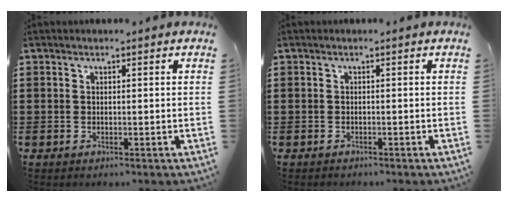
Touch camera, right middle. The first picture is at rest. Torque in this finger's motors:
{"motor_torque": [-0.77, 0.71, -0.07, -0.08]}